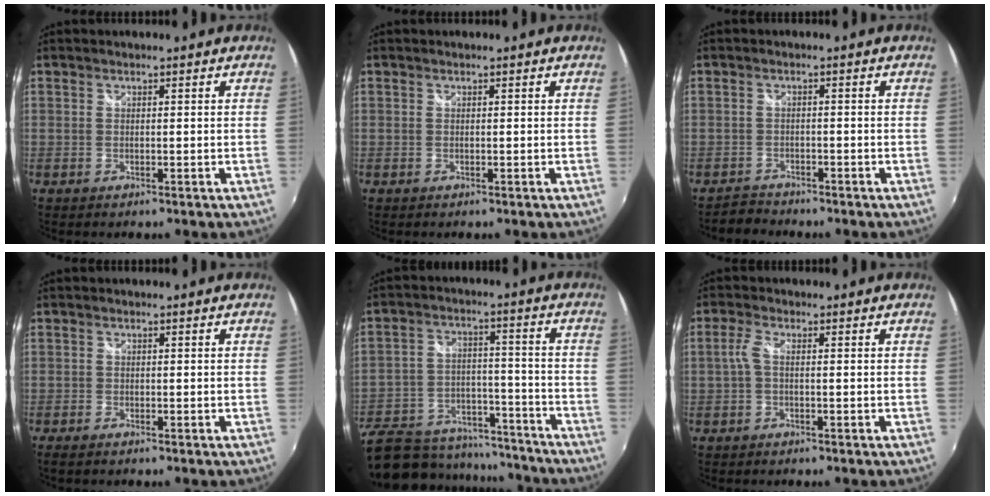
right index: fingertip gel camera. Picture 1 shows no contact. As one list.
[{"total": 0.0}, {"total": 2.8, "force": [-2.6, 1.1, -0.3], "torque": [-0.006, 0.002, -0.051]}, {"total": 1.6, "force": [-1.3, 0.5, 0.8], "torque": [-0.019, -0.008, -0.025]}, {"total": 22.6, "force": [-15.7, 12.6, 10.3], "torque": [-0.240, 0.011, -0.207]}, {"total": 2.3, "force": [-0.2, 0.7, 2.2], "torque": [-0.049, 0.005, -0.004]}]